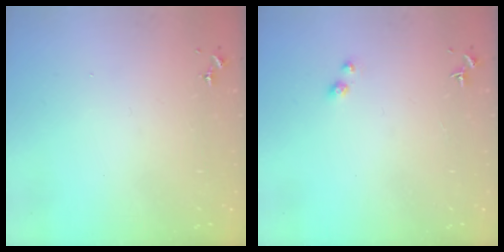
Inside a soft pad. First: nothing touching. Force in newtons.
{"total": 2.9, "press": 2.9, "slide": 0.2}